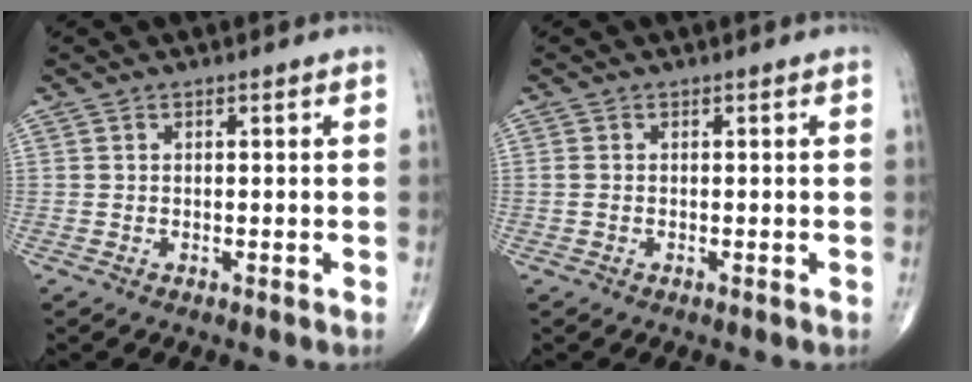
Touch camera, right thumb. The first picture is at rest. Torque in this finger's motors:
{"motor_torque": [-0.10, -0.05, -0.01, 0.25, -0.02]}